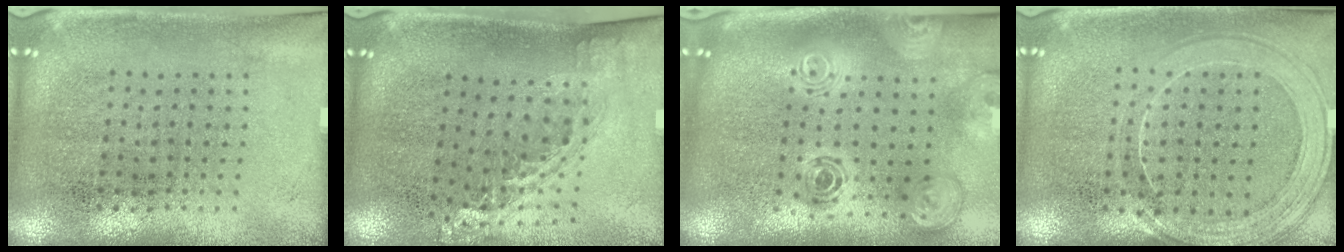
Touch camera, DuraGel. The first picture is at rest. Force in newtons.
{"total": 1.3, "press": 1.0, "slide": 0.9}
{"total": 1.9, "press": 1.6, "slide": 1.0}
{"total": 1.6, "press": 1.5, "slide": 0.6}